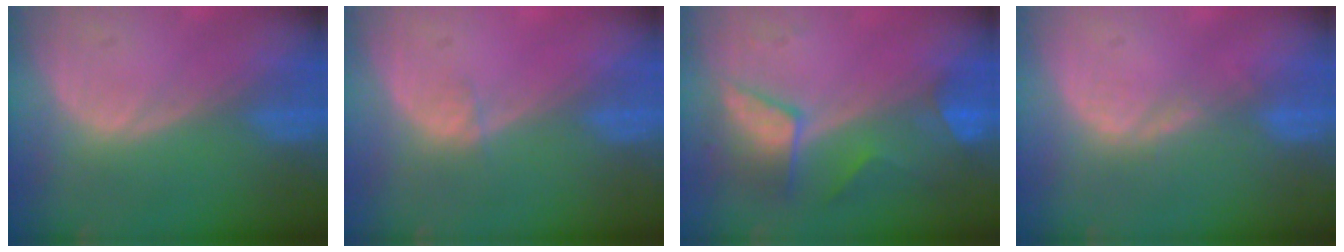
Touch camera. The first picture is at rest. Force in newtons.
{"total": 0.8, "press": 0.7, "slide": 0.4}
{"total": 7.4, "press": 6.7, "slide": 3.3}
{"total": 2.3, "press": 1.8, "slide": 1.5}